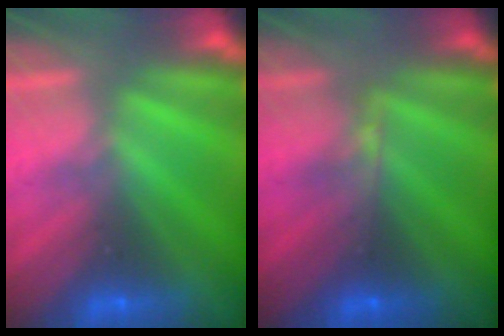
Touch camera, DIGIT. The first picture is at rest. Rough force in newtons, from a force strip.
{"total": 2.8}